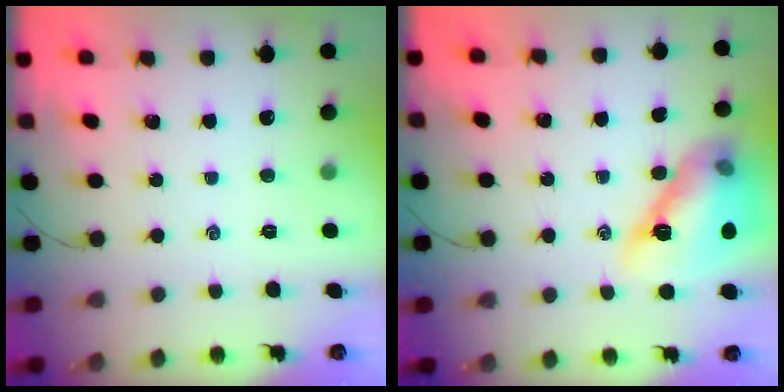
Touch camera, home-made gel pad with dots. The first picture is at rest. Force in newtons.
{"total": 14.3, "press": 14.0, "slide": 2.8}